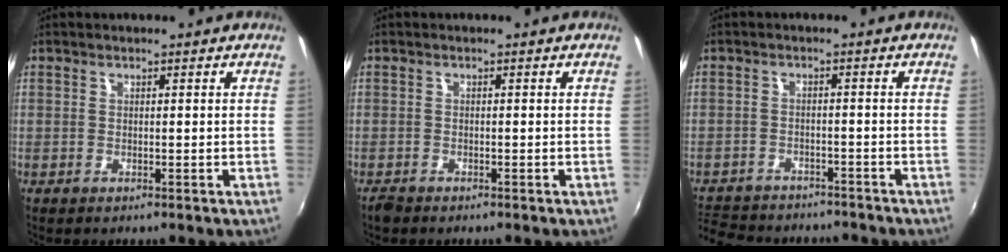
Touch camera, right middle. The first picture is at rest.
{"total": 1.5, "force": [-1.4, 0.6, 0.4], "torque": [-0.012, -0.006, -0.028]}
{"total": 13.2, "force": [-11.3, 5.2, 4.6], "torque": [-0.120, -0.003, -0.167]}